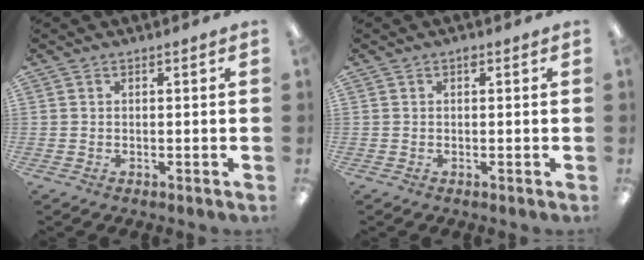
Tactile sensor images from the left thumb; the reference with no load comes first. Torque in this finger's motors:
{"motor_torque": [-0.02, -0.17, 0.31, 0.19, 0.01]}